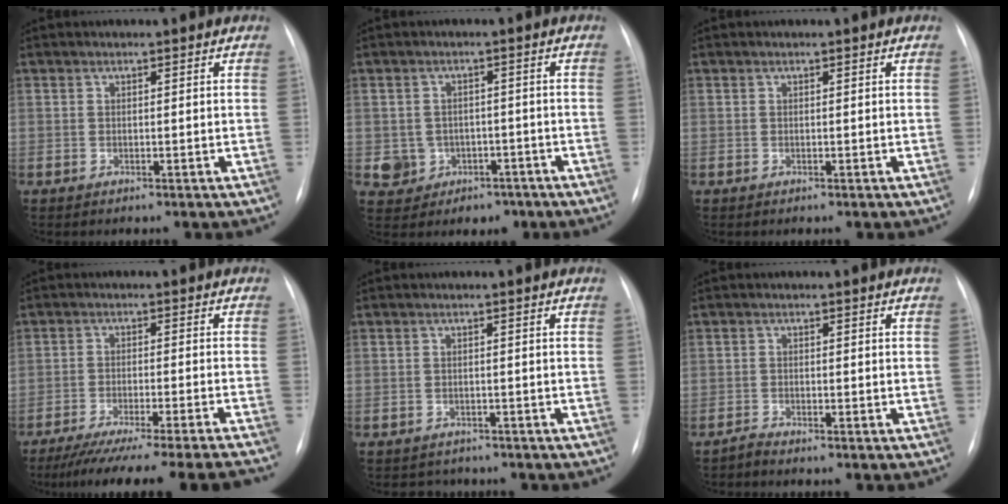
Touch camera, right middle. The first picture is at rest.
{"total": 6.0, "force": [-2.2, 5.5, 1.2], "torque": [-0.020, 0.015, -0.018]}
{"total": 0.0}
{"total": 18.5, "force": [-16.5, -1.7, 8.1], "torque": [-0.097, -0.051, -0.238]}
{"total": 2.5, "force": [-2.2, 1.2, -0.5], "torque": [0.002, 0.004, -0.031]}
{"total": 1.0, "force": [-1.0, -0.3, 0.0], "torque": [-0.005, -0.007, -0.019]}